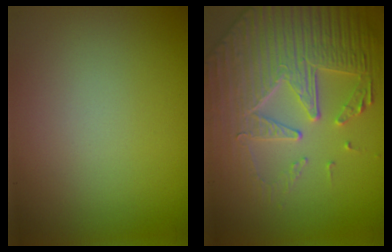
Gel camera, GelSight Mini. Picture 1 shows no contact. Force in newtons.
{"total": 7.3, "press": 5.7, "slide": 4.4}